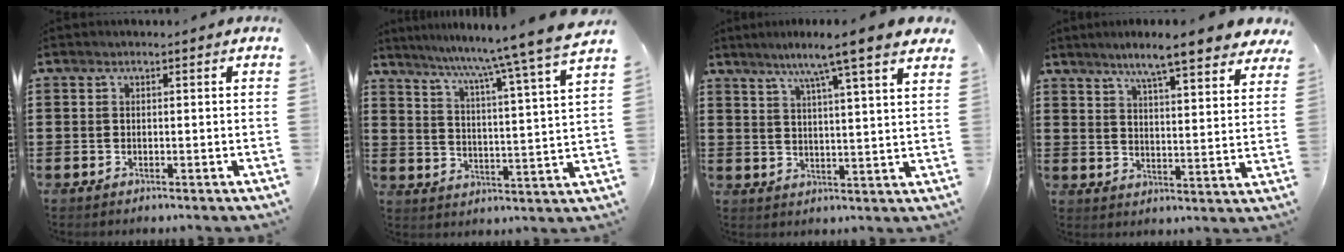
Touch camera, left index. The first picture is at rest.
{"total": 7.1, "force": [5.9, -1.8, 3.5], "torque": [-0.085, -0.057, 0.087]}
{"total": 7.1, "force": [5.5, -0.9, 4.5], "torque": [-0.098, -0.027, 0.085]}
{"total": 7.3, "force": [6.3, 0.1, 3.7], "torque": [-0.079, -0.030, 0.103]}